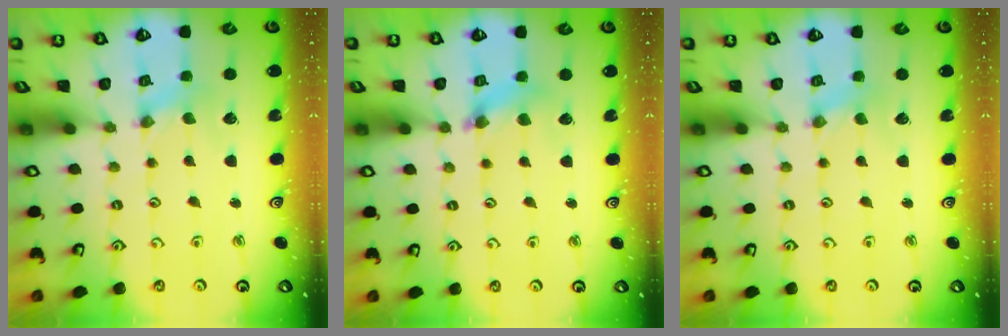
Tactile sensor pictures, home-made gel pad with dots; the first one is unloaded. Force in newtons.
{"total": 7.0, "press": 6.9, "slide": 0.7}
{"total": 0.8, "press": 0.8, "slide": 0.1}